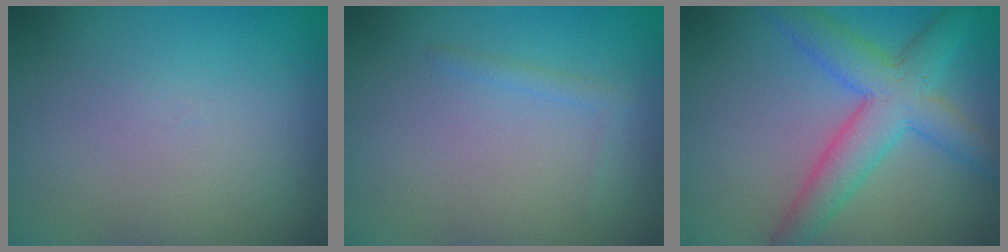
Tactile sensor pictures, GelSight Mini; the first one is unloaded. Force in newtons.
{"total": 0.8, "press": 0.8, "slide": 0.1}
{"total": 6.0, "press": 6.0, "slide": 0.2}